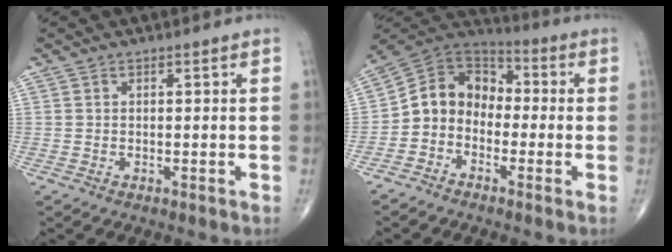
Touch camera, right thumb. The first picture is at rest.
{"total": 10.3, "force": [-2.2, 8.5, 5.5], "torque": [-0.068, 0.059, -0.059]}